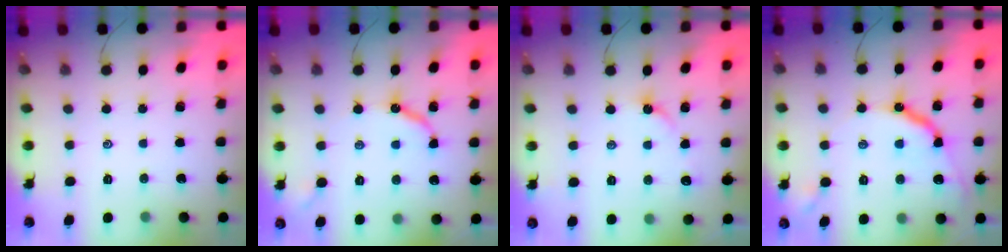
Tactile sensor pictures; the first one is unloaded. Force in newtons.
{"total": 8.3, "press": 8.2, "slide": 0.8}
{"total": 2.9, "press": 2.9, "slide": 0.5}
{"total": 10.2, "press": 10.2, "slide": 0.5}